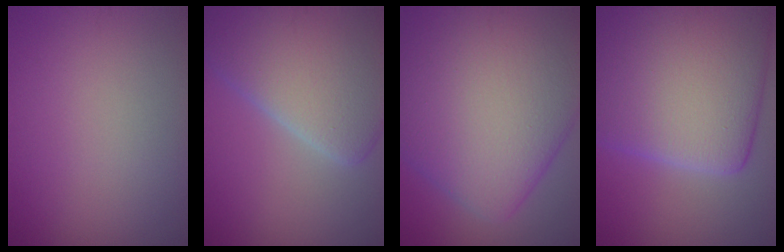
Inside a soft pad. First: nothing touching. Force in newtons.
{"total": 9.8, "press": 9.8, "slide": 1.0}
{"total": 16.8, "press": 16.8, "slide": 0.5}
{"total": 16.8, "press": 16.8, "slide": 1.2}